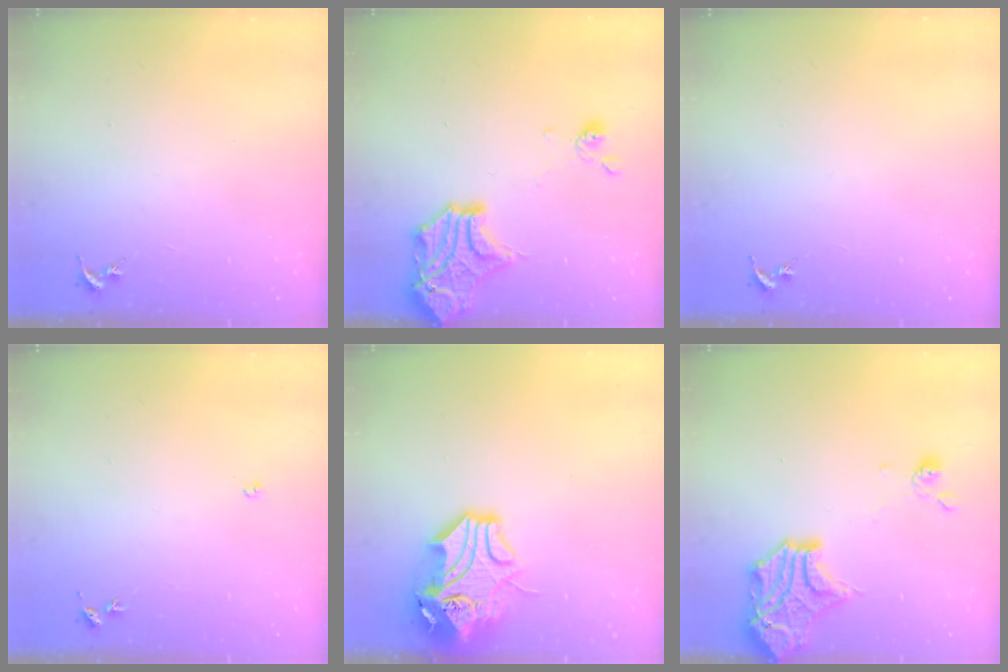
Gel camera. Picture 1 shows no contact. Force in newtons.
{"total": 16.4, "press": 16.1, "slide": 3.1}
{"total": 0.0}
{"total": 2.7, "press": 2.7, "slide": 0.5}
{"total": 14.5, "press": 14.3, "slide": 1.9}
{"total": 16.4, "press": 16.1, "slide": 3.1}